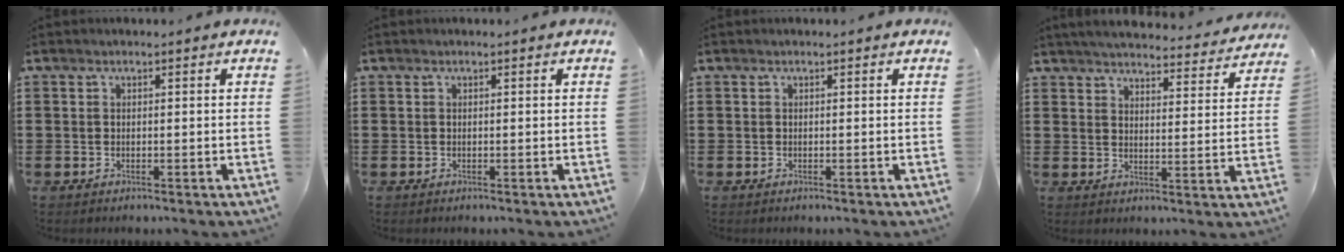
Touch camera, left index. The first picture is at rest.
{"total": 0.0}
{"total": 0.0}
{"total": 4.3, "force": [4.2, -0.1, 0.7], "torque": [-0.033, -0.031, 0.071]}